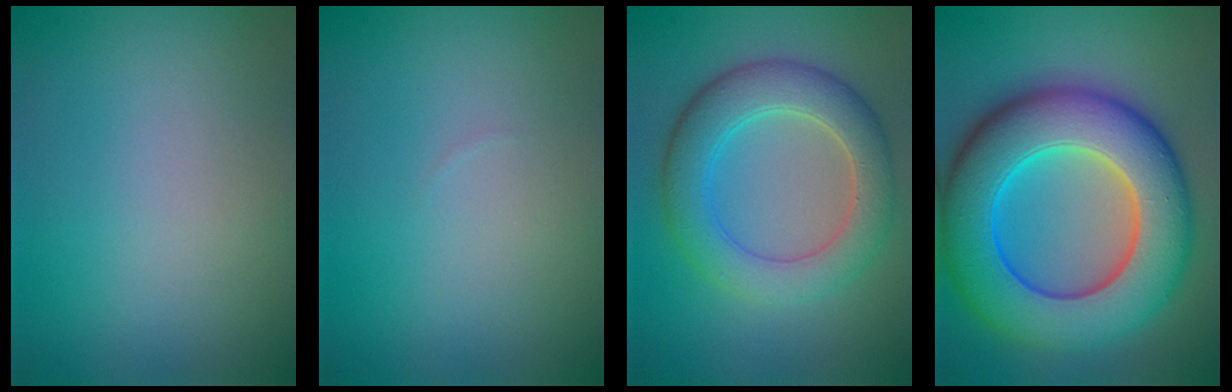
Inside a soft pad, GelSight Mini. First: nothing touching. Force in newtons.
{"total": 0.0}
{"total": 5.8, "press": 5.8, "slide": 0.3}
{"total": 13.2, "press": 13.2, "slide": 0.3}